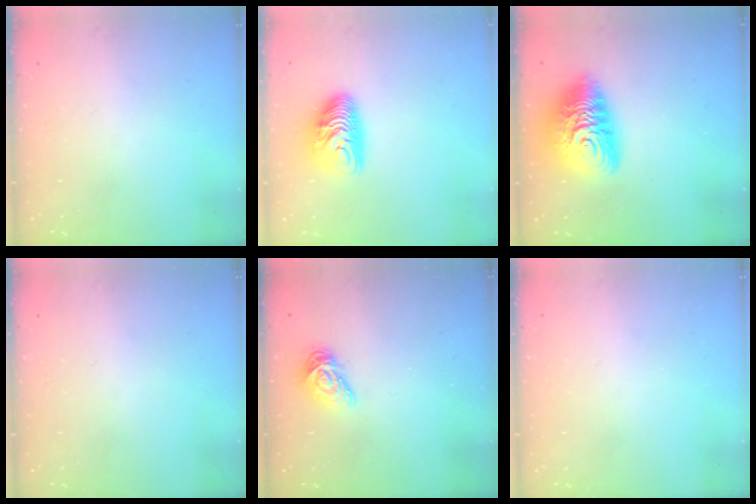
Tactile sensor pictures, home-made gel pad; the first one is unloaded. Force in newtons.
{"total": 9.8, "press": 9.8, "slide": 0.3}
{"total": 14.7, "press": 14.6, "slide": 1.3}
{"total": 0.0}
{"total": 8.4, "press": 8.4, "slide": 0.8}
{"total": 0.0}